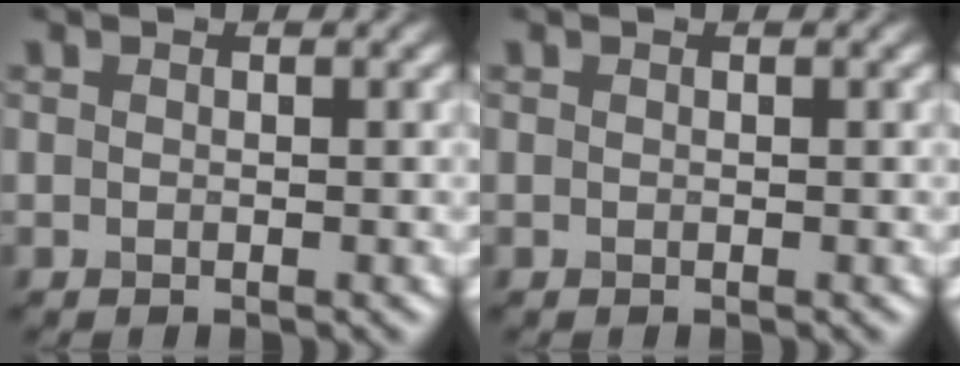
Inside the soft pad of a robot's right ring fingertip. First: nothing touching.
{"total": 0.0}